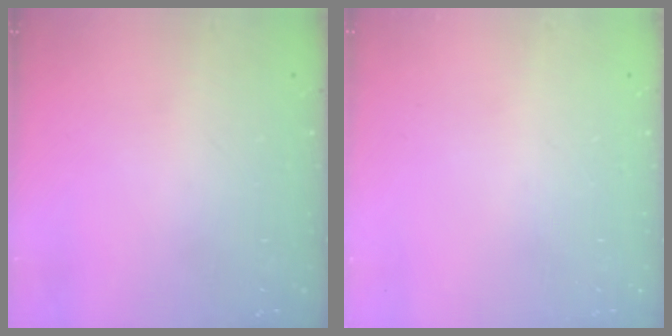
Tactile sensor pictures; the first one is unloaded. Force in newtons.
{"total": 0.0}